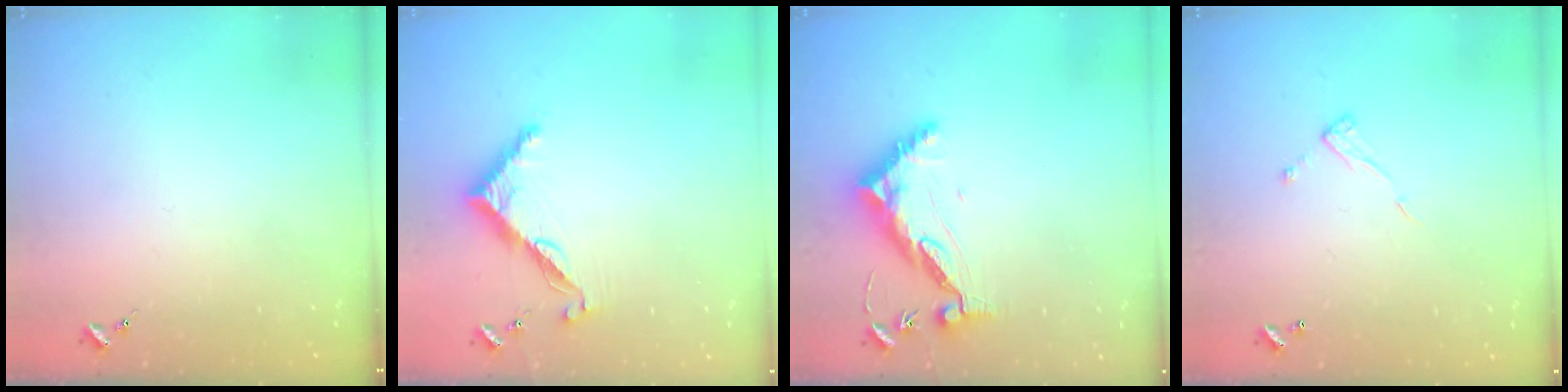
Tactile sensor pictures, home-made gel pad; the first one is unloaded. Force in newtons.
{"total": 8.7, "press": 8.7, "slide": 0.6}
{"total": 10.2, "press": 10.2, "slide": 0.8}
{"total": 7.0, "press": 7.0, "slide": 0.4}